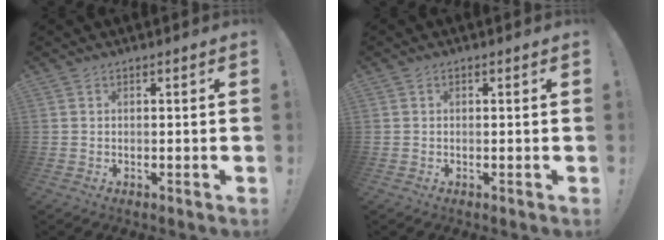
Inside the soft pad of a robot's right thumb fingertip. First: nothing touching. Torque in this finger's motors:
{"motor_torque": [-0.06, -0.14, 0.12, 0.06, -0.04]}